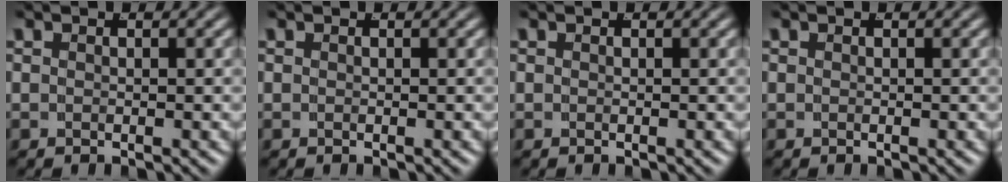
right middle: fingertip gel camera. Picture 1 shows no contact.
{"total": 0.0}
{"total": 0.0}
{"total": 0.0}